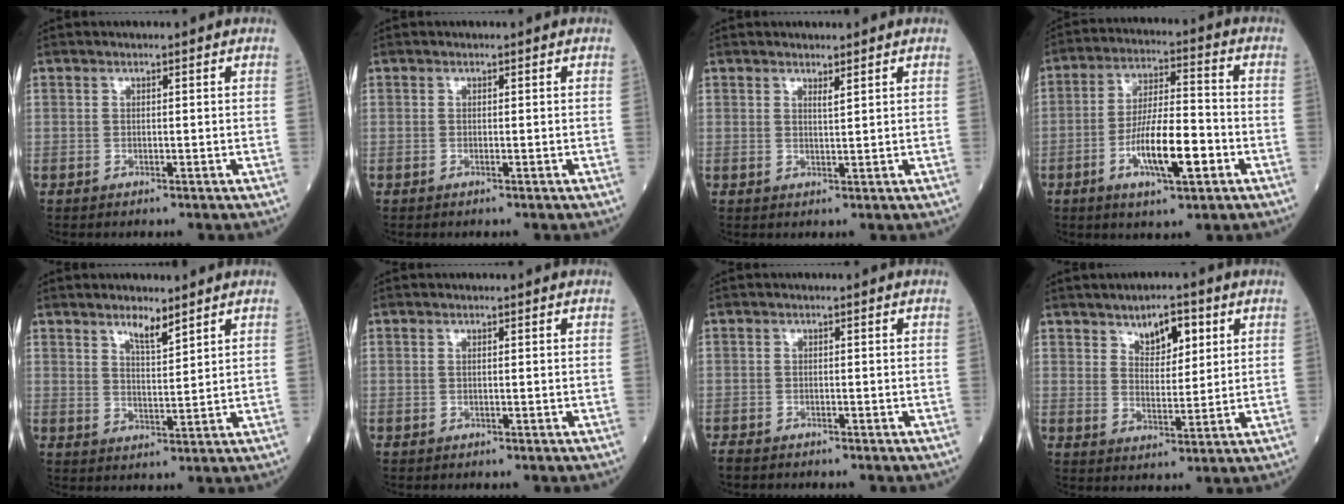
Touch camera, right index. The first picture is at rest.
{"total": 0.0}
{"total": 1.1, "force": [0.9, -0.1, 0.6], "torque": [-0.012, -0.008, 0.016]}
{"total": 11.3, "force": [-4.0, 2.4, 10.3], "torque": [-0.189, 0.001, -0.068]}
{"total": 3.8, "force": [3.0, 0.6, 2.3], "torque": [-0.043, -0.006, 0.055]}
{"total": 0.0}
{"total": 2.6, "force": [-2.4, 0.7, 0.8], "torque": [-0.015, -0.005, -0.038]}
{"total": 6.1, "force": [3.3, 2.9, 4.3], "torque": [-0.064, 0.003, 0.055]}